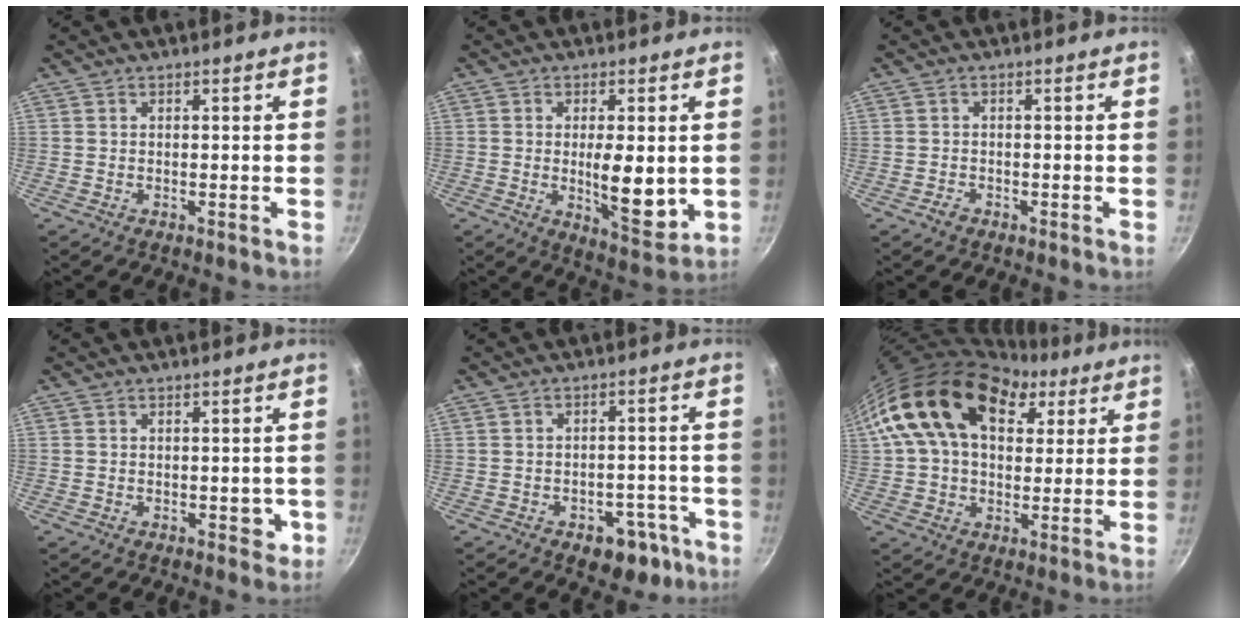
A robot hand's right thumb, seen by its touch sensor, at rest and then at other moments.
{"total": 9.8, "force": [-0.2, 3.7, 9.1], "torque": [-0.134, -0.025, 0.006]}
{"total": 1.4, "force": [-0.9, 1.0, 0.5], "torque": [-0.007, 0.009, -0.016]}
{"total": 3.1, "force": [-0.2, 2.0, 2.4], "torque": [-0.014, 0.002, -0.002]}
{"total": 8.4, "force": [-4.2, 5.5, 4.8], "torque": [-0.012, 0.040, -0.040]}
{"total": 23.1, "force": [8.5, 15.0, 15.3], "torque": [-0.266, 0.014, 0.133]}